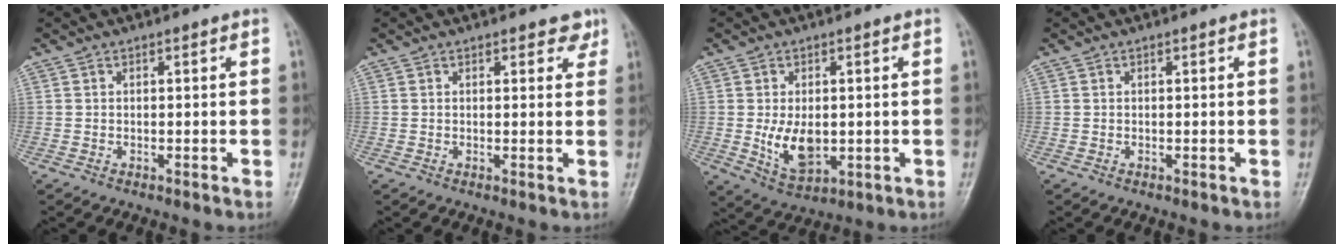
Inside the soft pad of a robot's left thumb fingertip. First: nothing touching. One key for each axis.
{"total": 2.6, "fx": 1.8, "fy": 1.4, "fz": 1.3, "tx": 0.007, "ty": -0.007, "tz": 0.020}
{"total": 7.5, "fx": -0.5, "fy": 4.6, "fz": 5.9, "tx": -0.088, "ty": -0.014, "tz": 0.005}
{"total": 0.0}